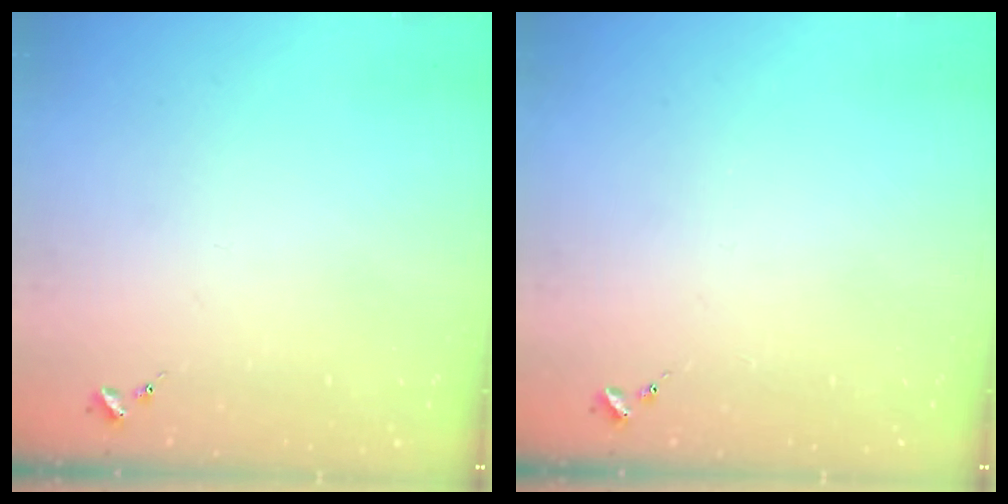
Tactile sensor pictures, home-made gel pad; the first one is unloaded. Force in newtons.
{"total": 0.0}